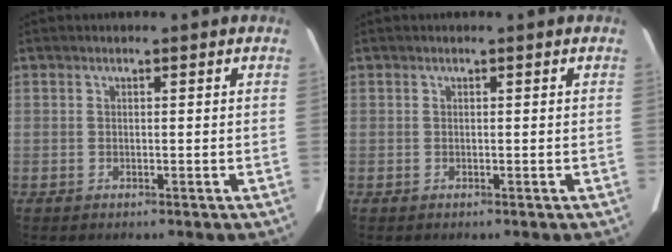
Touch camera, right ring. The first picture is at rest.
{"total": 0.0}